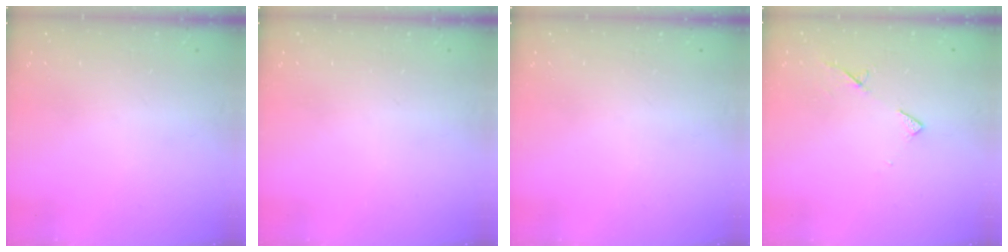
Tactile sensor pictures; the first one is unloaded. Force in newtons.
{"total": 0.0}
{"total": 0.0}
{"total": 6.2, "press": 6.2, "slide": 0.7}